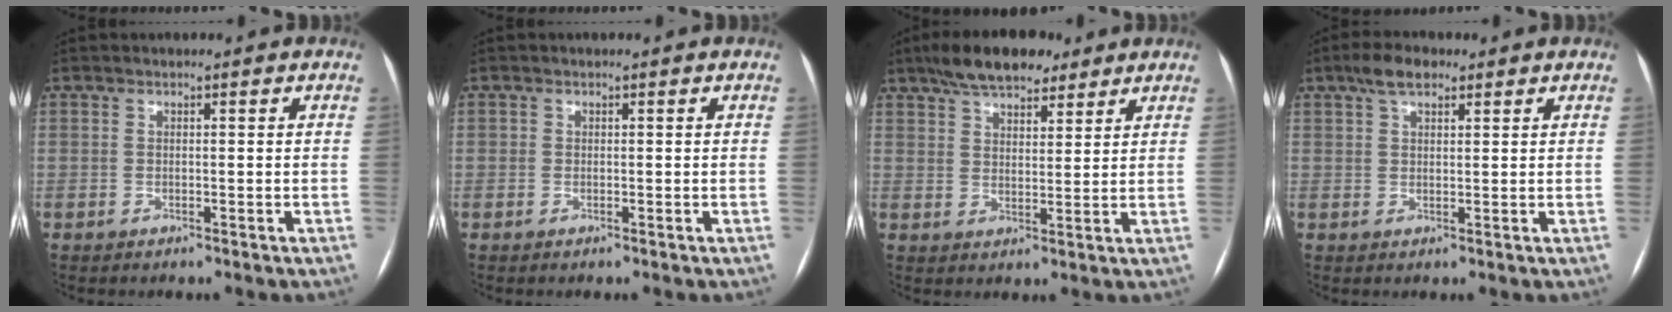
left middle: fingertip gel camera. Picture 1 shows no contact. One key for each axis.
{"total": 0.0}
{"total": 10.2, "fx": 7.6, "fy": 4.0, "fz": 5.5, "tx": -0.092, "ty": 0.023, "tz": 0.128}
{"total": 4.2, "fx": 2.8, "fy": 1.8, "fz": 2.6, "tx": -0.054, "ty": 0.015, "tz": 0.050}